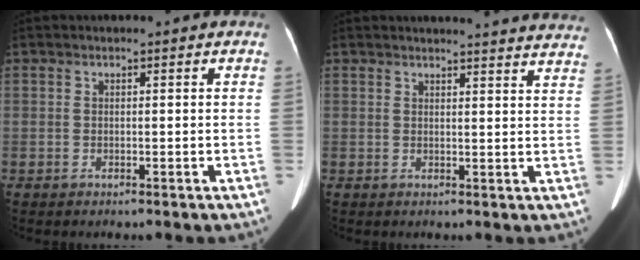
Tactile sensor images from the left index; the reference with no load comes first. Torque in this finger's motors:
{"motor_torque": [-0.28, -0.60, 0.00, 0.02]}